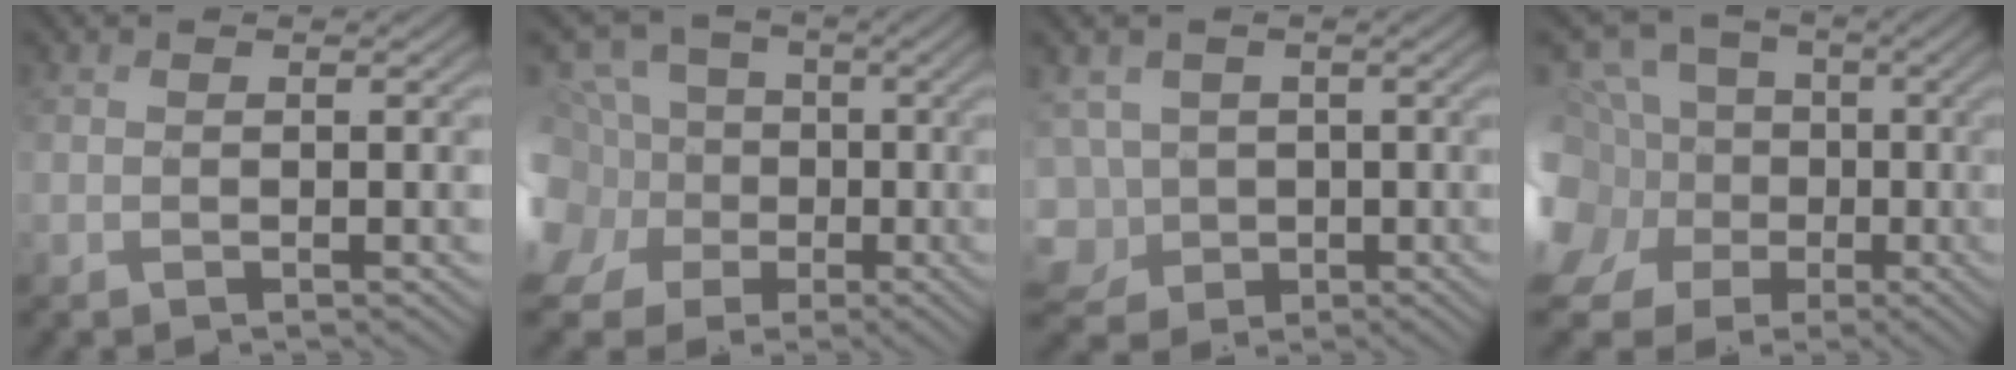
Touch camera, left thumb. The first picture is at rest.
{"total": 15.8, "force": [-4.8, 13.4, 6.7], "torque": [-0.222, -0.006, -0.100]}
{"total": 6.8, "force": [-1.4, 5.9, 3.0], "torque": [-0.104, -0.007, -0.039]}
{"total": 18.2, "force": [-5.2, 15.5, 8.1], "torque": [-0.253, -0.003, -0.105]}